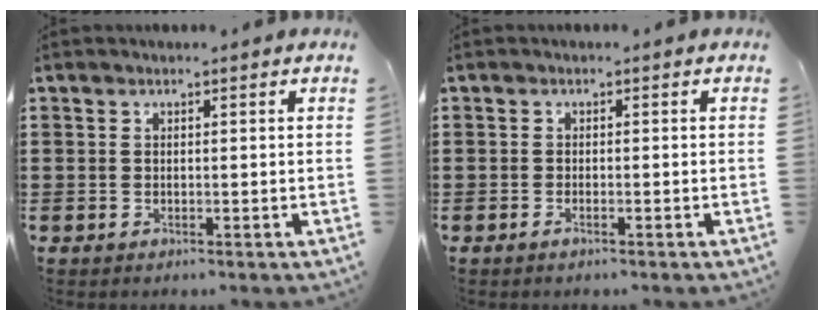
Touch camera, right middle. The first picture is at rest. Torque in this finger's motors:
{"motor_torque": [-0.20, 0.42, 0.01, -0.01]}